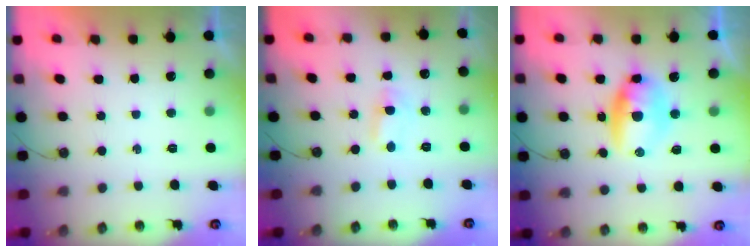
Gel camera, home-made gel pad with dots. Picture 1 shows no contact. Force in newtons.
{"total": 12.1, "press": 2.0, "slide": 11.9}
{"total": 8.5, "press": 8.4, "slide": 0.7}